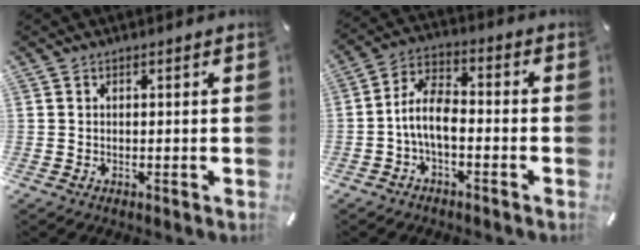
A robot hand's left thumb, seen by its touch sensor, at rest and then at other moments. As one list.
[{"total": 8.2, "force": [-3.0, 4.2, 6.4], "torque": [-0.131, 0.014, -0.055]}]